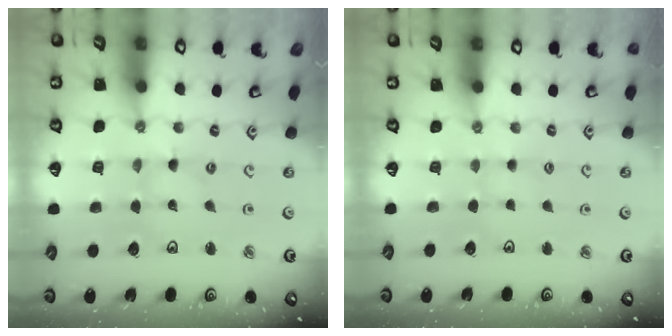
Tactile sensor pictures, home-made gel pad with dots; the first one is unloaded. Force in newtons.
{"total": 1.8, "press": 1.7, "slide": 0.3}